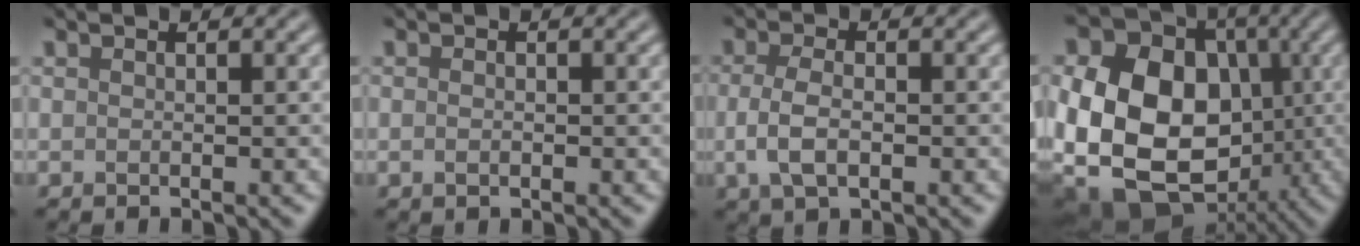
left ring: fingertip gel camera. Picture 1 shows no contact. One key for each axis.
{"total": 0.8, "fx": -0.1, "fy": 0.5, "fz": 0.7, "tx": -0.013, "ty": -0.001, "tz": -0.002}
{"total": 3.5, "fx": -0.5, "fy": 1.8, "fz": 3.0, "tx": -0.065, "ty": -0.003, "tz": -0.010}
{"total": 17.4, "fx": -2.6, "fy": 14.1, "fz": 9.9, "tx": -0.194, "ty": -0.002, "tz": -0.065}